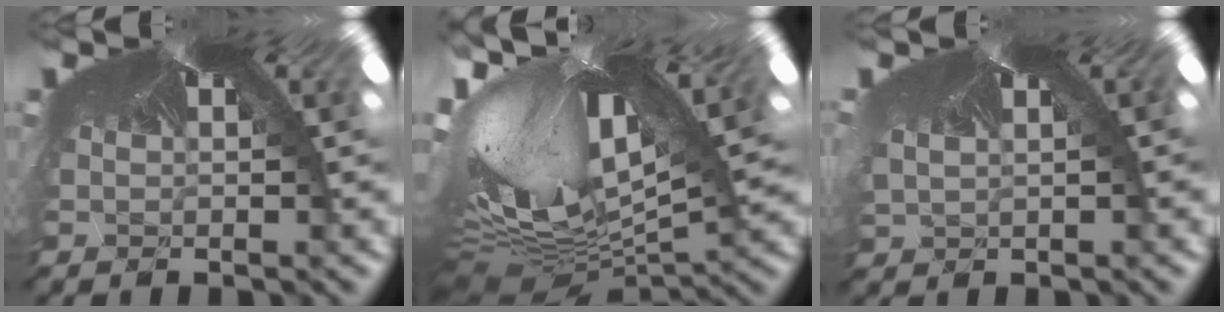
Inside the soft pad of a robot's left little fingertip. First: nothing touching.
{"total": 5.9, "force": [-5.1, 1.1, 2.7], "torque": [-0.119, -0.113, -0.043]}
{"total": 1.5, "force": [0.3, 1.0, 1.0], "torque": [-0.041, -0.006, 0.024]}